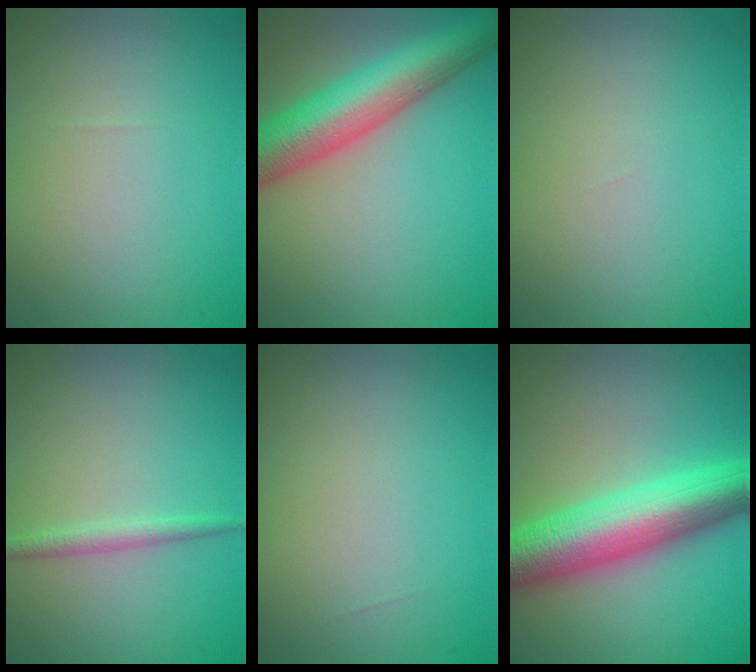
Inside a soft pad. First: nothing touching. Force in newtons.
{"total": 9.1, "press": 9.1, "slide": 0.3}
{"total": 0.0}
{"total": 1.4, "press": 1.4, "slide": 0.1}
{"total": 0.0}
{"total": 9.3, "press": 9.3, "slide": 0.2}